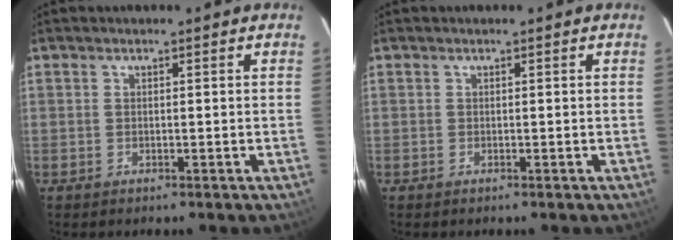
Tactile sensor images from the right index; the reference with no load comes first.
{"total": 0.0}